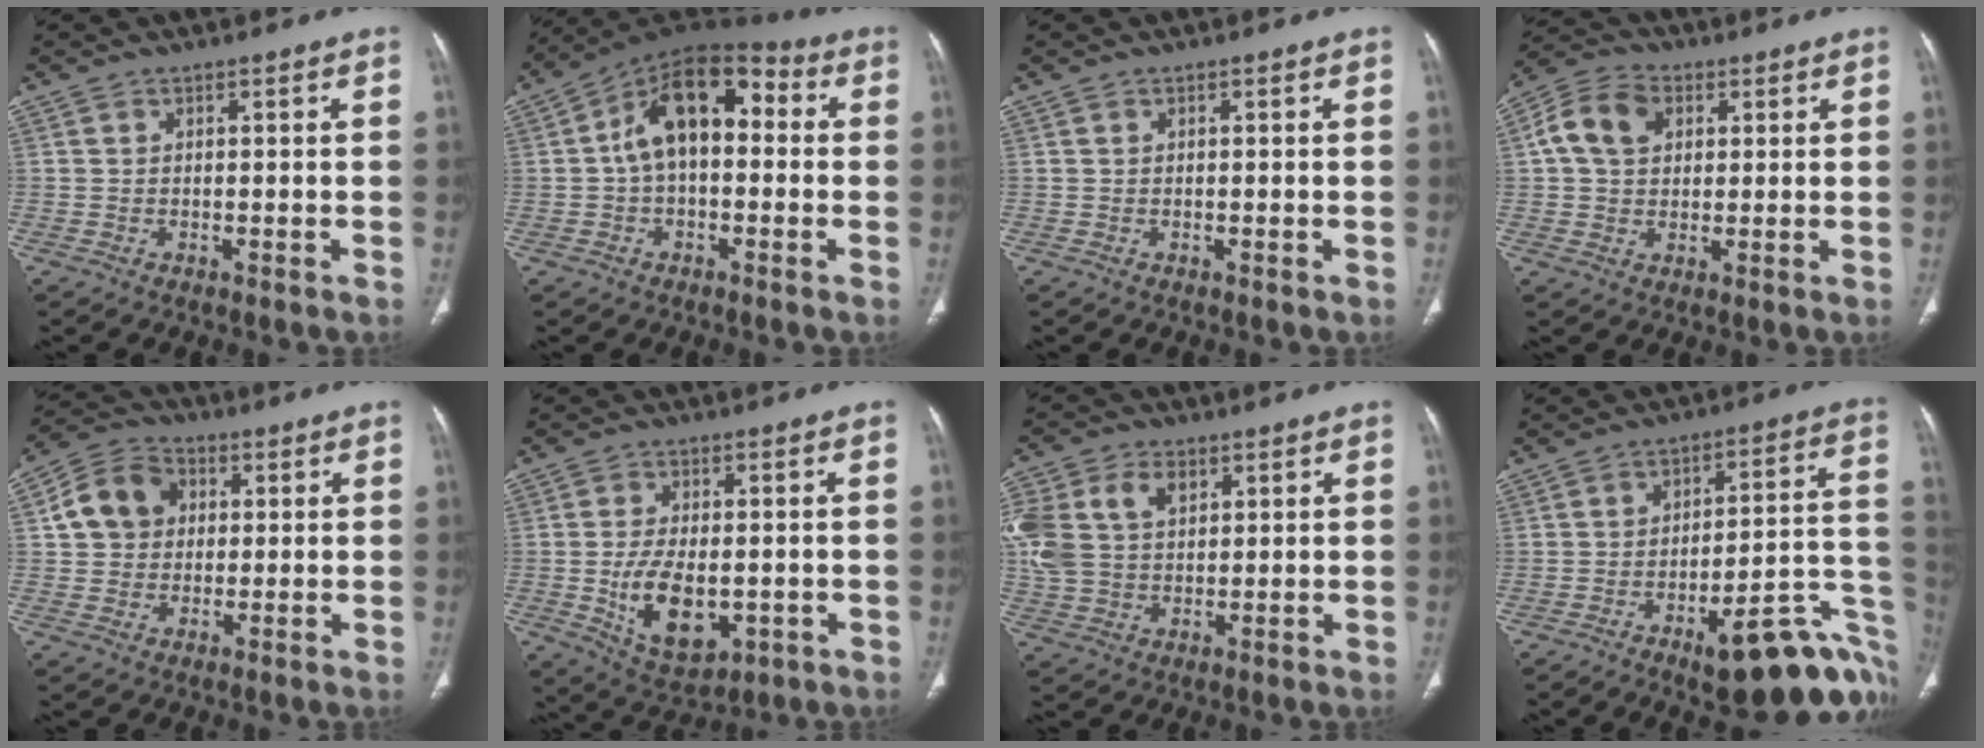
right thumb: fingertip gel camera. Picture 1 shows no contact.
{"total": 14.2, "force": [1.1, 8.5, 11.4], "torque": [-0.157, 0.044, 0.003]}
{"total": 0.0}
{"total": 9.2, "force": [2.5, 6.8, 5.6], "torque": [-0.098, 0.013, 0.039]}
{"total": 9.9, "force": [1.6, 8.5, 4.9], "torque": [-0.070, 0.012, 0.019]}
{"total": 11.5, "force": [-2.1, 6.6, 9.2], "torque": [-0.149, -0.008, -0.017]}
{"total": 16.9, "force": [5.4, 12.1, 10.5], "torque": [-0.256, 0.021, 0.108]}
{"total": 21.0, "force": [-8.9, 6.4, 17.9], "torque": [-0.160, 0.061, -0.109]}